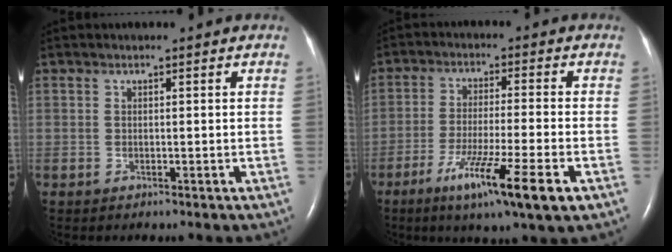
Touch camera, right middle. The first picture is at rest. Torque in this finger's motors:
{"motor_torque": [1.41, -0.72, 0.27, 0.13]}